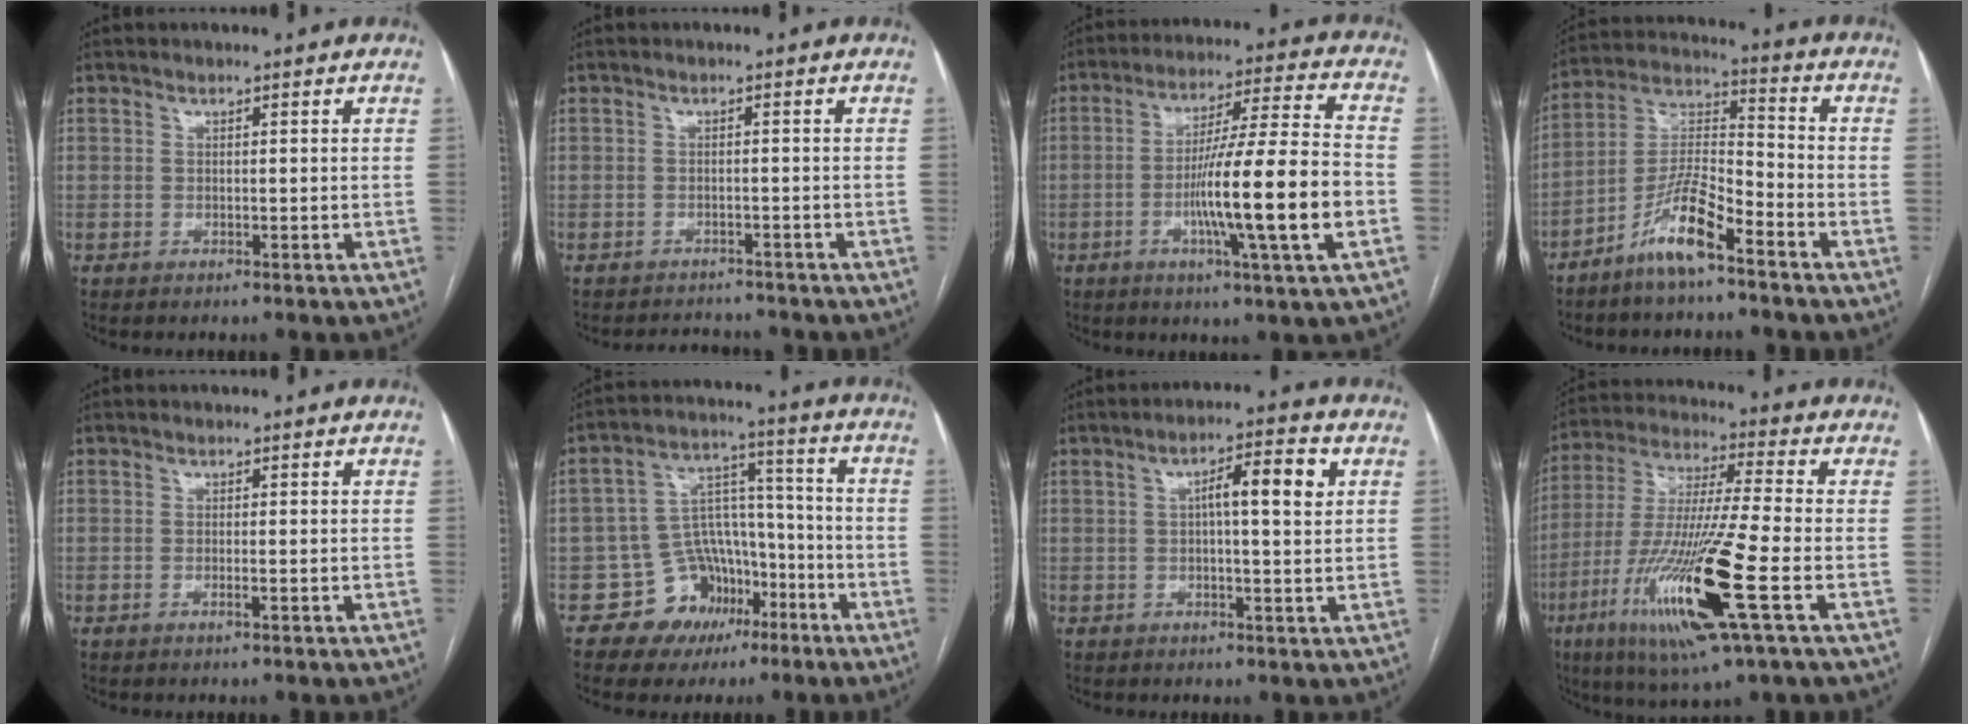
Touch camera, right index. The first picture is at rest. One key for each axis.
{"total": 4.4, "fx": -4.3, "fy": 1.1, "fz": 0.1, "tx": 0.002, "ty": 0.003, "tz": -0.059}
{"total": 16.5, "fx": -4.1, "fy": -0.6, "fz": 16.0, "tx": -0.270, "ty": -0.003, "tz": -0.072}
{"total": 10.2, "fx": -6.8, "fy": 1.7, "fz": 7.5, "tx": -0.154, "ty": 0.000, "tz": -0.133}
{"total": 0.9, "fx": -0.4, "fy": 0.0, "fz": 0.8, "tx": -0.017, "ty": -0.001, "tz": -0.006}
{"total": 10.5, "fx": -5.6, "fy": 8.4, "fz": 2.9, "tx": -0.031, "ty": 0.054, "tz": -0.080}
{"total": 7.1, "fx": 1.6, "fy": 1.3, "fz": 6.8, "tx": -0.109, "ty": 0.017, "tz": 0.024}
{"total": 19.2, "fx": -7.1, "fy": 0.7, "fz": 17.8, "tx": -0.380, "ty": -0.034, "tz": -0.133}